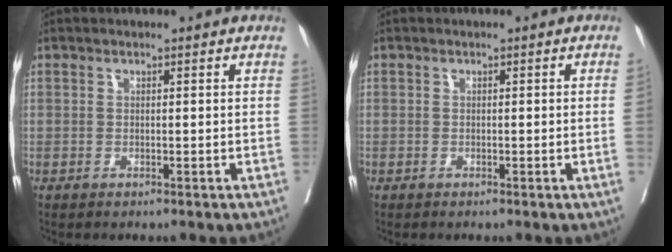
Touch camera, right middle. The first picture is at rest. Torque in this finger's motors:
{"motor_torque": [0.94, -1.04, 0.02, -0.21]}